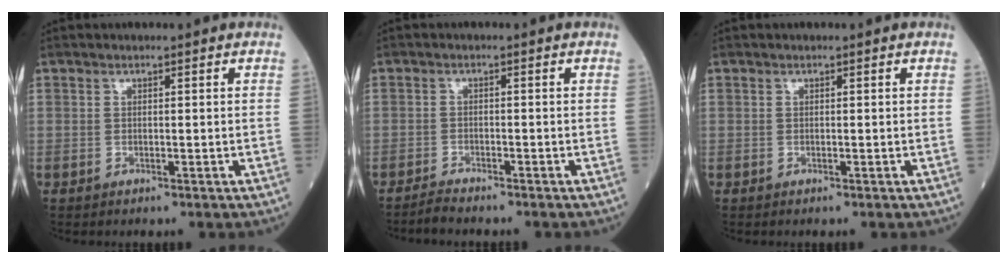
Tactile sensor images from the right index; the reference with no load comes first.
{"total": 2.0, "force": [-2.0, -0.1, 0.3], "torque": [-0.012, -0.007, -0.038]}
{"total": 0.0}